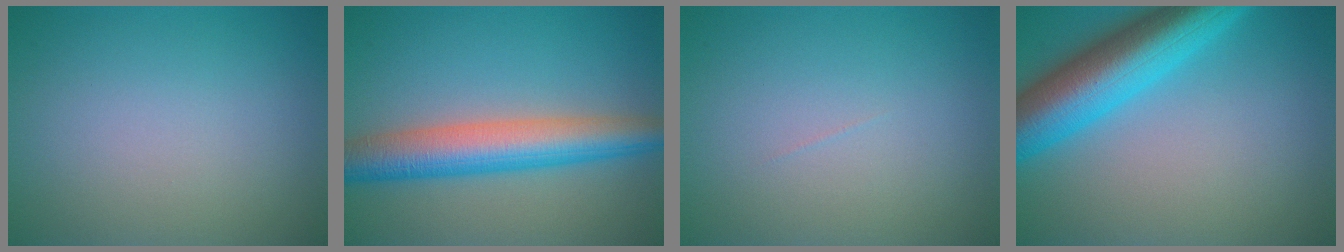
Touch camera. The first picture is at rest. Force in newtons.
{"total": 7.0, "press": 7.0, "slide": 0.2}
{"total": 0.0}
{"total": 9.4, "press": 9.4, "slide": 0.4}